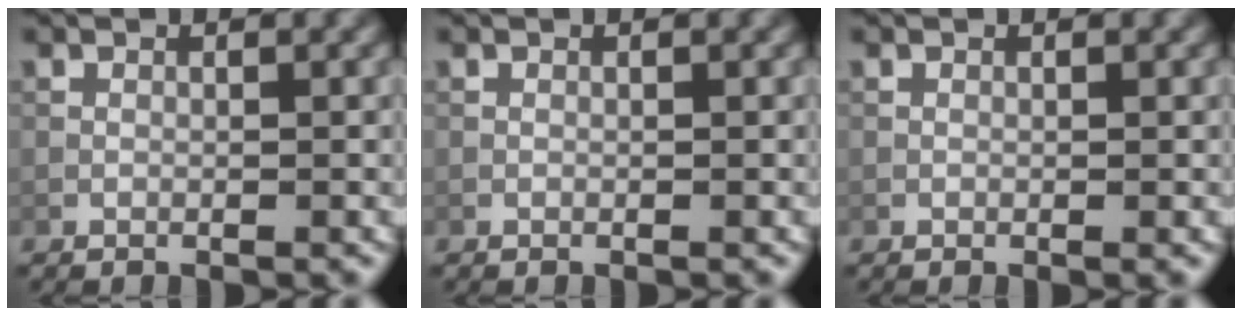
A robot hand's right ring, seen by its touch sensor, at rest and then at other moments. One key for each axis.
{"total": 0.0}
{"total": 0.0}